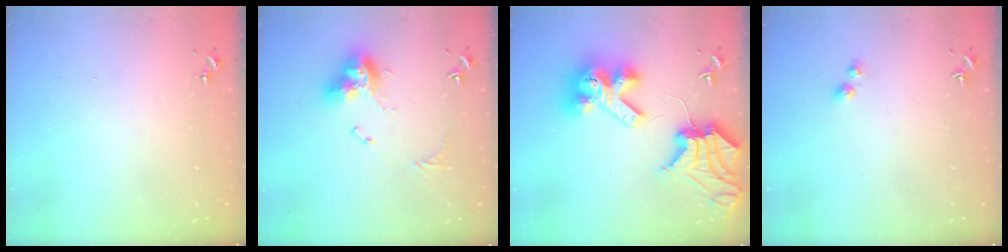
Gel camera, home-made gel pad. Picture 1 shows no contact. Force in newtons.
{"total": 13.2, "press": 13.1, "slide": 1.3}
{"total": 17.7, "press": 17.6, "slide": 2.3}
{"total": 3.4, "press": 3.4, "slide": 0.6}